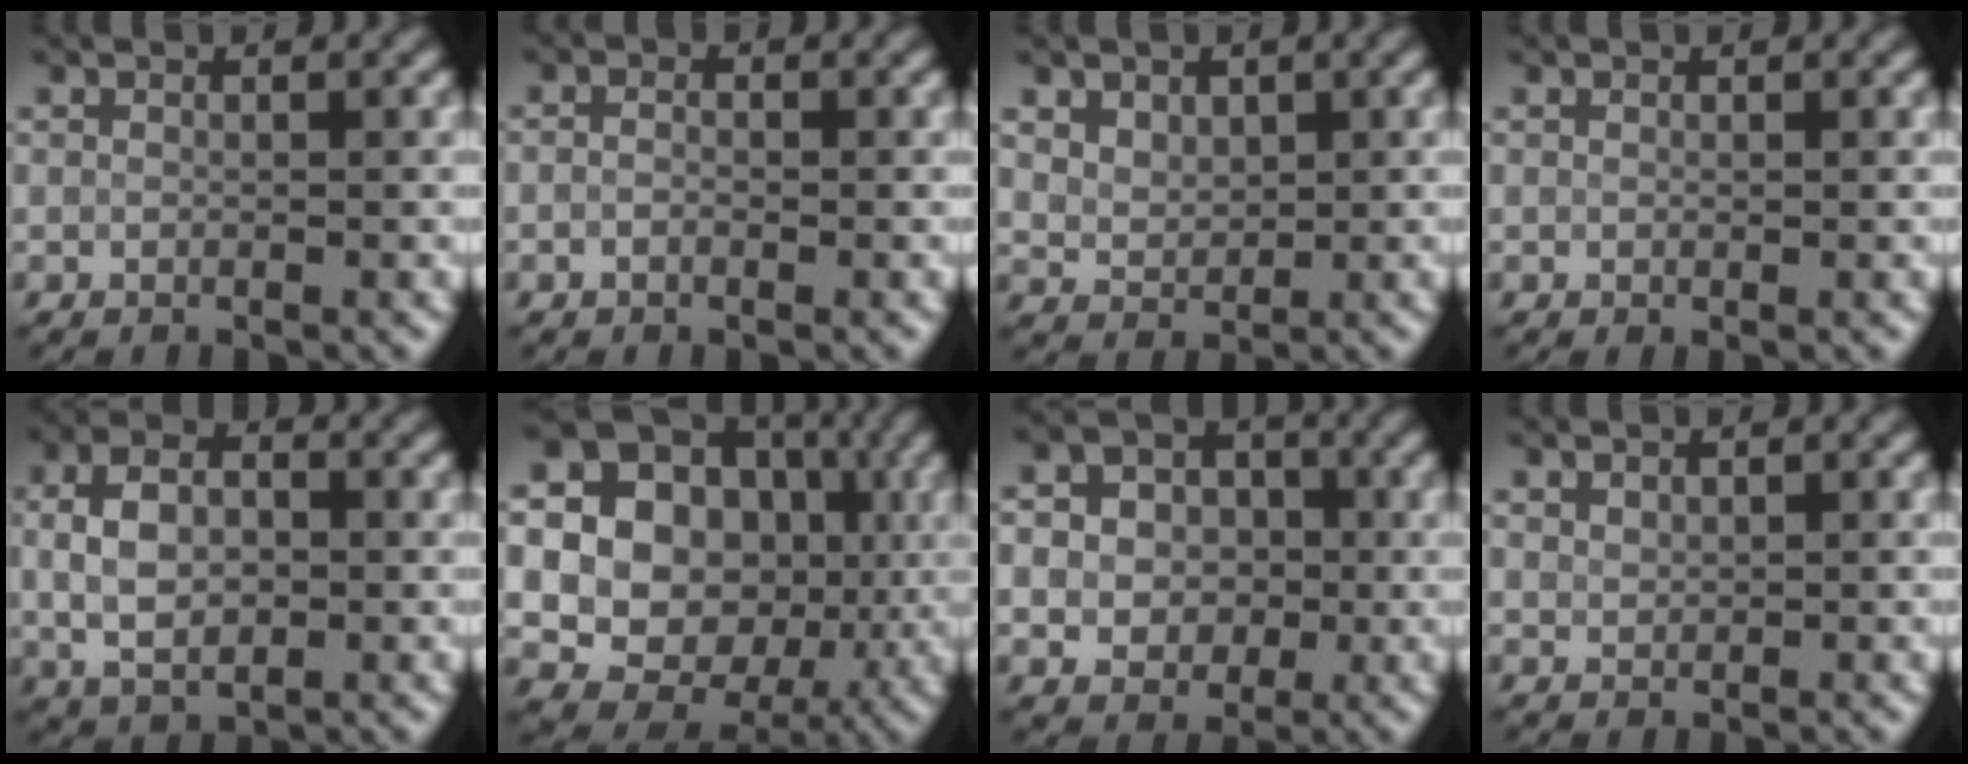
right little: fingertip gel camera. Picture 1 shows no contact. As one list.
[{"total": 0.7, "force": [-0.4, 0.4, 0.4], "torque": [-0.011, 0.003, -0.010]}, {"total": 3.3, "force": [1.7, 2.2, 1.7], "torque": [-0.034, 0.015, 0.029]}, {"total": 0.5, "force": [0.0, 0.2, 0.5], "torque": [-0.003, 0.001, 0.001]}, {"total": 5.5, "force": [0.5, 3.5, 4.2], "torque": [-0.081, 0.010, 0.004]}, {"total": 20.5, "force": [1.9, 18.4, 8.8], "torque": [-0.183, 0.034, 0.010]}, {"total": 7.1, "force": [-0.4, 6.3, 3.1], "torque": [-0.053, 0.005, -0.021]}, {"total": 0.8, "force": [0.5, 0.5, 0.3], "torque": [-0.006, 0.003, 0.011]}]